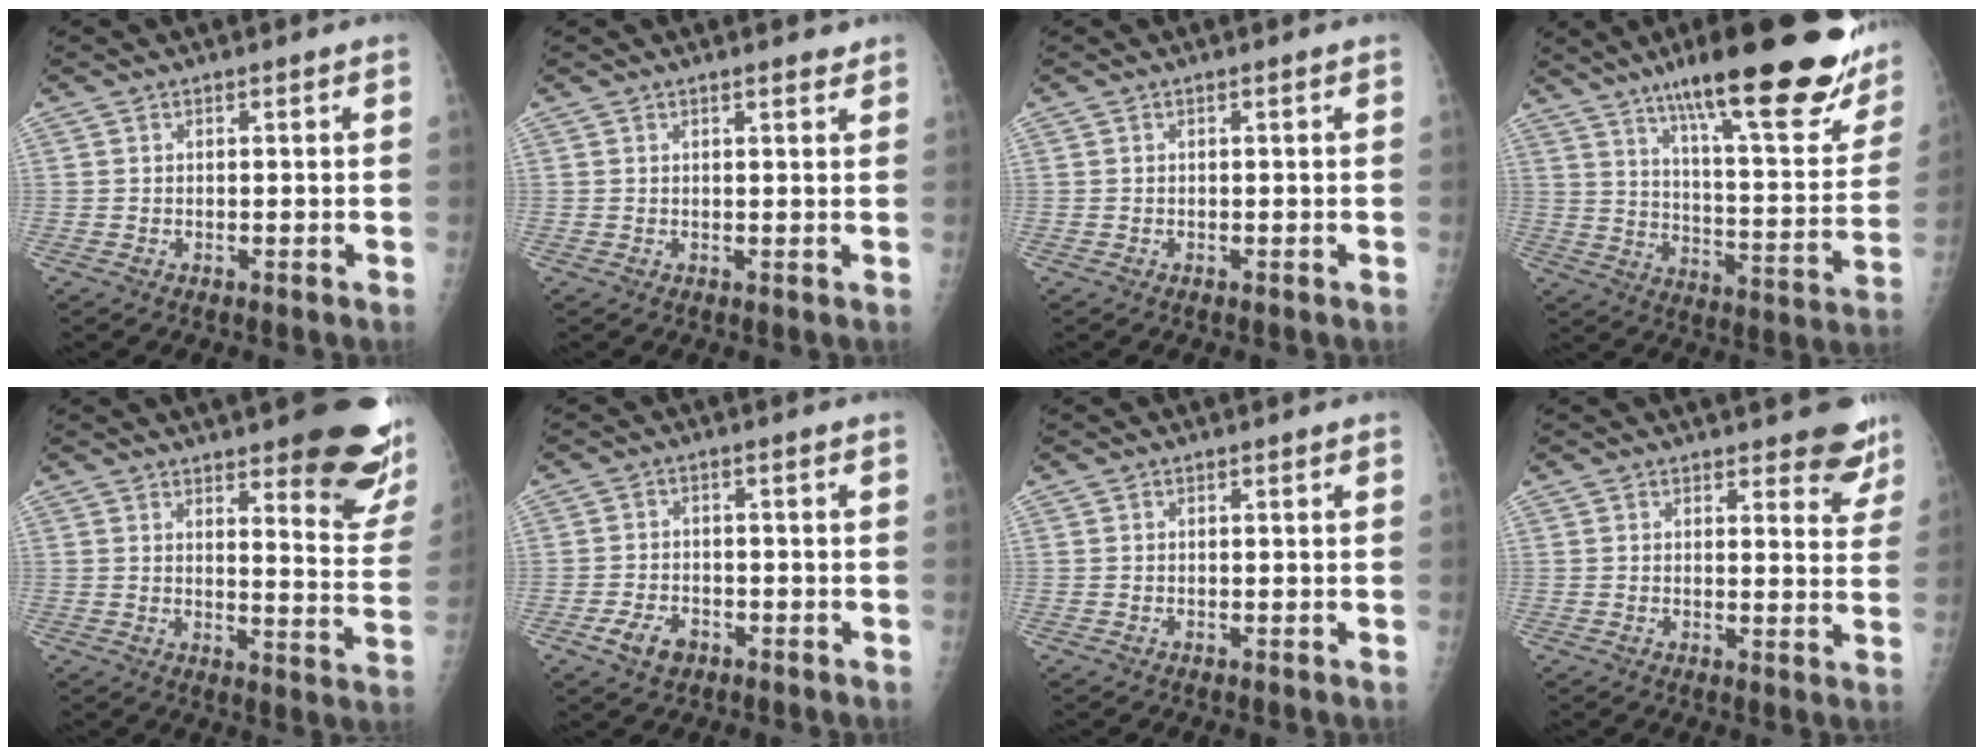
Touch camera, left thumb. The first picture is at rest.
{"total": 2.0, "force": [1.6, 0.5, 1.1], "torque": [-0.011, -0.006, 0.020]}
{"total": 0.0}
{"total": 29.7, "force": [19.1, 6.6, 21.8], "torque": [-0.273, -0.060, 0.273]}
{"total": 19.1, "force": [12.3, 5.1, 13.6], "torque": [-0.135, -0.079, 0.146]}
{"total": 4.5, "force": [-2.5, 2.8, 2.5], "torque": [-0.043, 0.015, -0.041]}
{"total": 0.0}
{"total": 6.7, "force": [5.6, 2.4, 2.7], "torque": [0.007, -0.034, 0.053]}